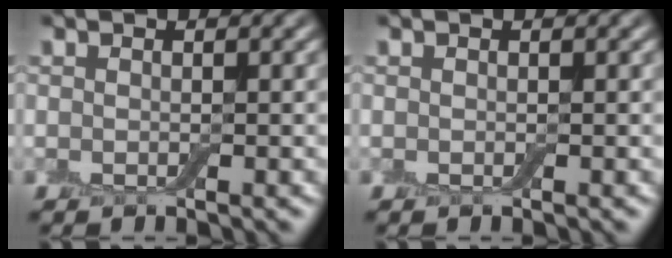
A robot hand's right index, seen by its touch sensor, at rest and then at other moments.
{"total": 0.0}